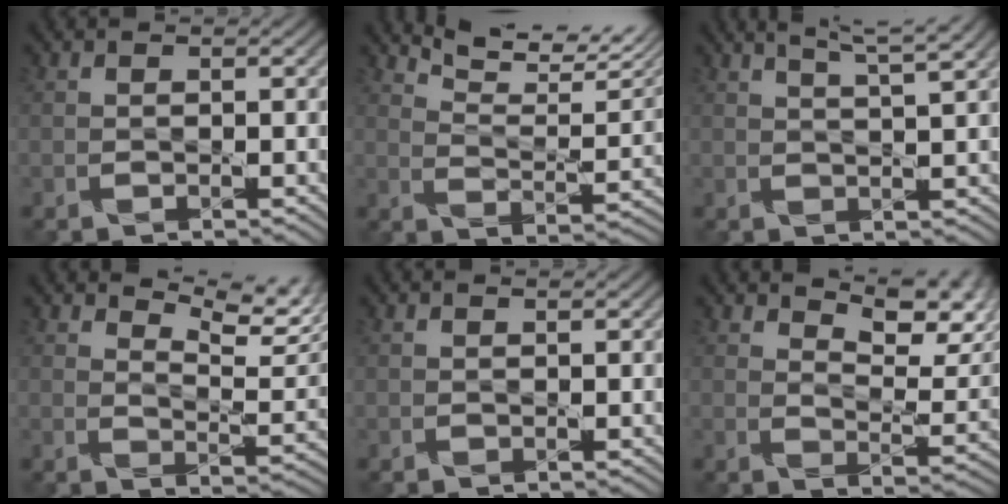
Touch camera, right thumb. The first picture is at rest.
{"total": 7.8, "force": [6.7, 1.5, 3.6], "torque": [-0.089, -0.001, 0.115]}
{"total": 5.3, "force": [4.1, 0.6, 3.4], "torque": [-0.049, 0.021, 0.040]}
{"total": 6.7, "force": [5.3, 1.6, 3.7], "torque": [-0.072, 0.001, 0.086]}
{"total": 0.0}
{"total": 9.5, "force": [6.6, 3.0, 6.1], "torque": [-0.106, 0.004, 0.103]}